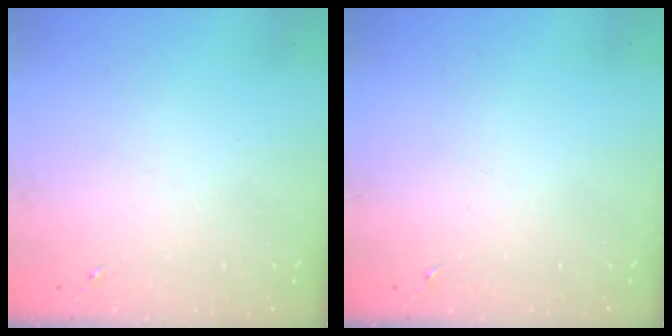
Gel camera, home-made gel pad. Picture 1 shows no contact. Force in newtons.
{"total": 0.0}